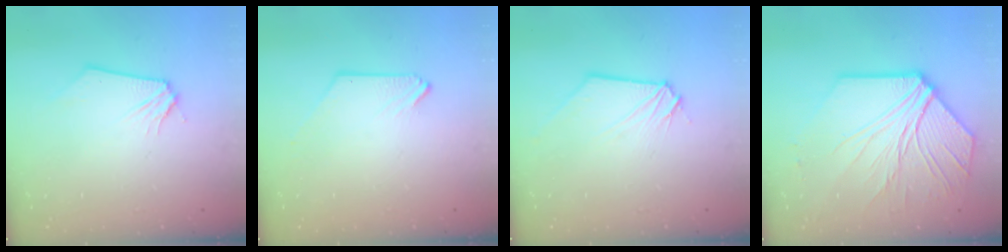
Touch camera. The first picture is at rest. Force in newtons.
{"total": 0.0}
{"total": 0.6, "press": 0.6, "slide": 0.0}
{"total": 13.5, "press": 13.4, "slide": 1.8}